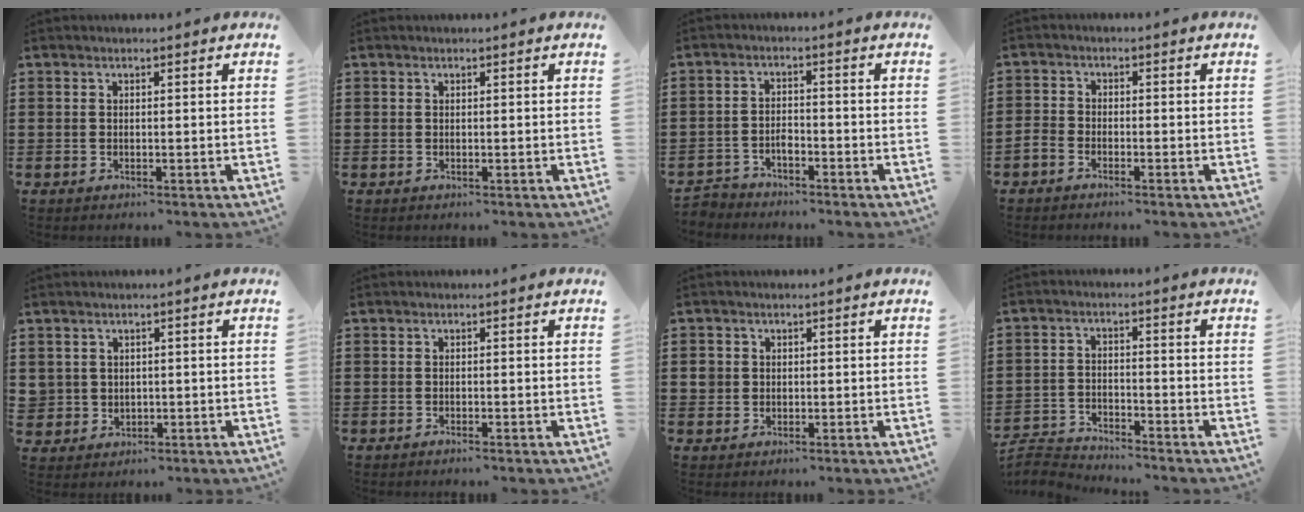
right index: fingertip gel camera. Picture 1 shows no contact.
{"total": 0.0}
{"total": 2.3, "force": [-2.0, 1.0, 0.3], "torque": [-0.013, 0.005, -0.043]}
{"total": 1.7, "force": [-1.6, 0.6, 0.3], "torque": [-0.010, 0.003, -0.032]}
{"total": 2.0, "force": [0.6, 1.9, 0.0], "torque": [-0.010, 0.008, 0.011]}
{"total": 0.6, "force": [-0.5, 0.0, 0.2], "torque": [-0.006, -0.002, -0.009]}
{"total": 1.9, "force": [0.0, 1.8, 0.4], "torque": [-0.014, 0.008, -0.001]}
{"total": 3.6, "force": [-3.6, 0.4, 0.2], "torque": [-0.024, -0.004, -0.081]}